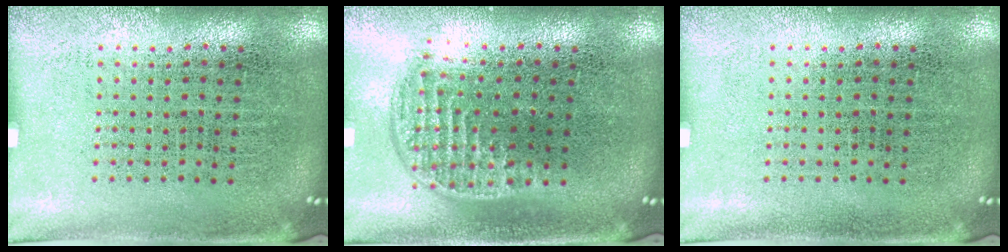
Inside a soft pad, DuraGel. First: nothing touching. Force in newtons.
{"total": 1.2, "press": 1.0, "slide": 0.6}
{"total": 0.0}